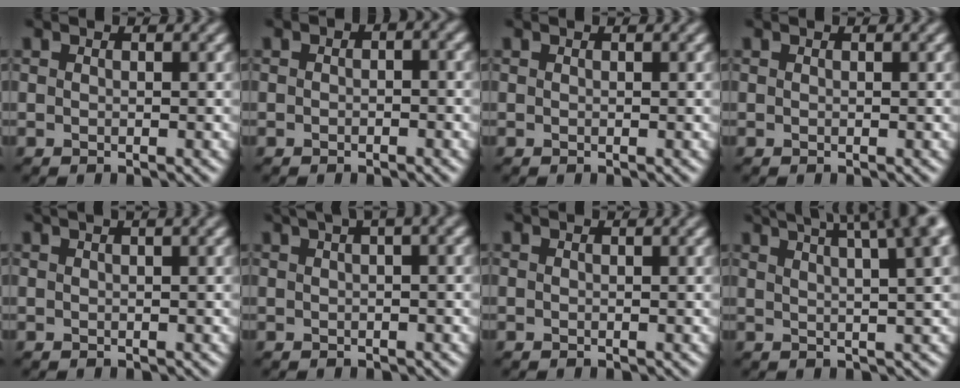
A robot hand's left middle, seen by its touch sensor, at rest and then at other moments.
{"total": 2.6, "force": [0.8, 1.3, 2.1], "torque": [-0.023, 0.020, 0.003]}
{"total": 0.0}
{"total": 0.0}
{"total": 3.8, "force": [2.4, 1.5, 2.4], "torque": [-0.016, 0.031, 0.018]}
{"total": 8.1, "force": [4.7, 3.3, 5.6], "torque": [-0.037, 0.054, 0.044]}
{"total": 0.0}
{"total": 11.9, "force": [7.8, 3.7, 8.2], "torque": [-0.100, 0.055, 0.088]}